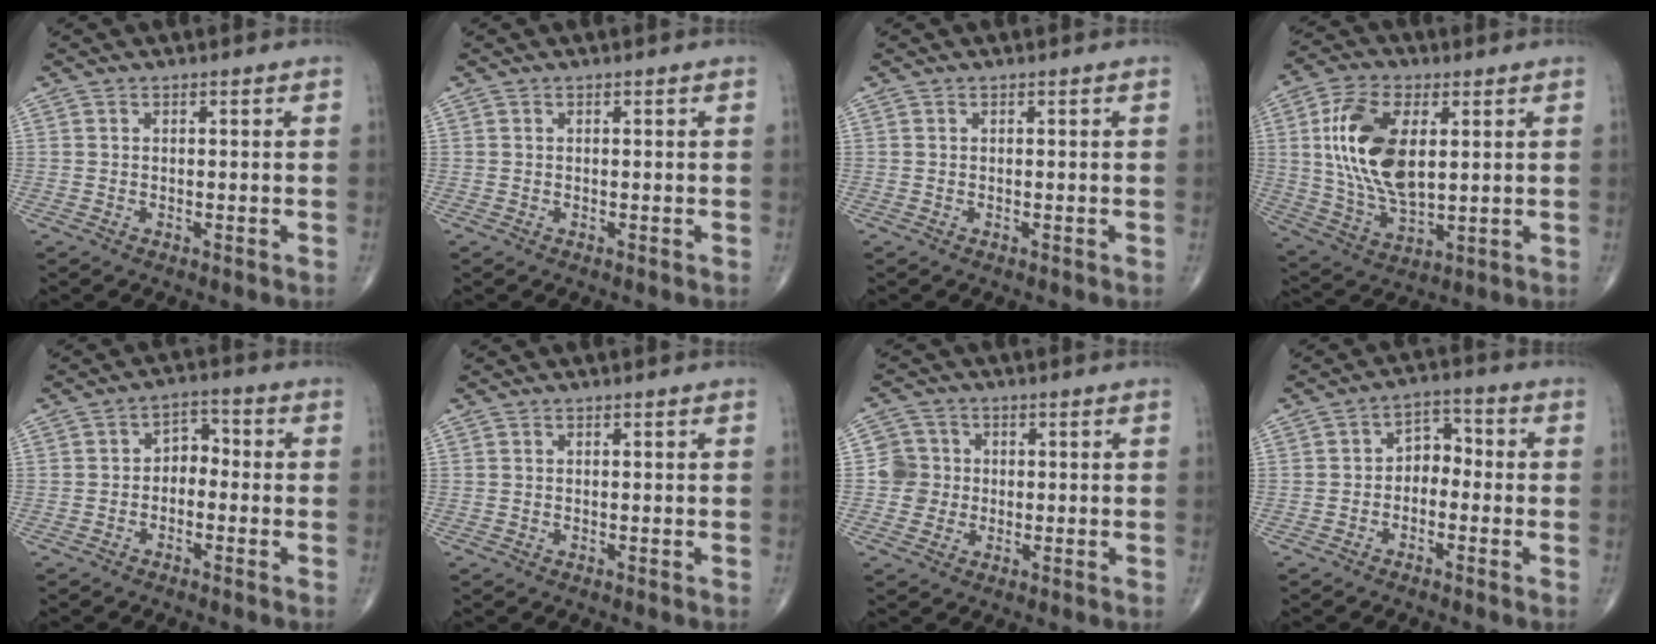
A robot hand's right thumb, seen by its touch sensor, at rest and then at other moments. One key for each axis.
{"total": 0.0}
{"total": 0.0}
{"total": 16.7, "fx": 3.4, "fy": 8.7, "fz": 13.8, "tx": -0.262, "ty": -0.010, "tz": 0.068}
{"total": 4.3, "fx": -0.9, "fy": 3.1, "fz": 2.9, "tx": -0.024, "ty": 0.026, "tz": -0.029}
{"total": 0.0}
{"total": 5.0, "fx": -0.1, "fy": 4.9, "fz": 0.6, "tx": 0.019, "ty": 0.010, "tz": -0.011}
{"total": 5.2, "fx": -1.1, "fy": 3.7, "fz": 3.4, "tx": -0.029, "ty": 0.031, "tz": -0.033}